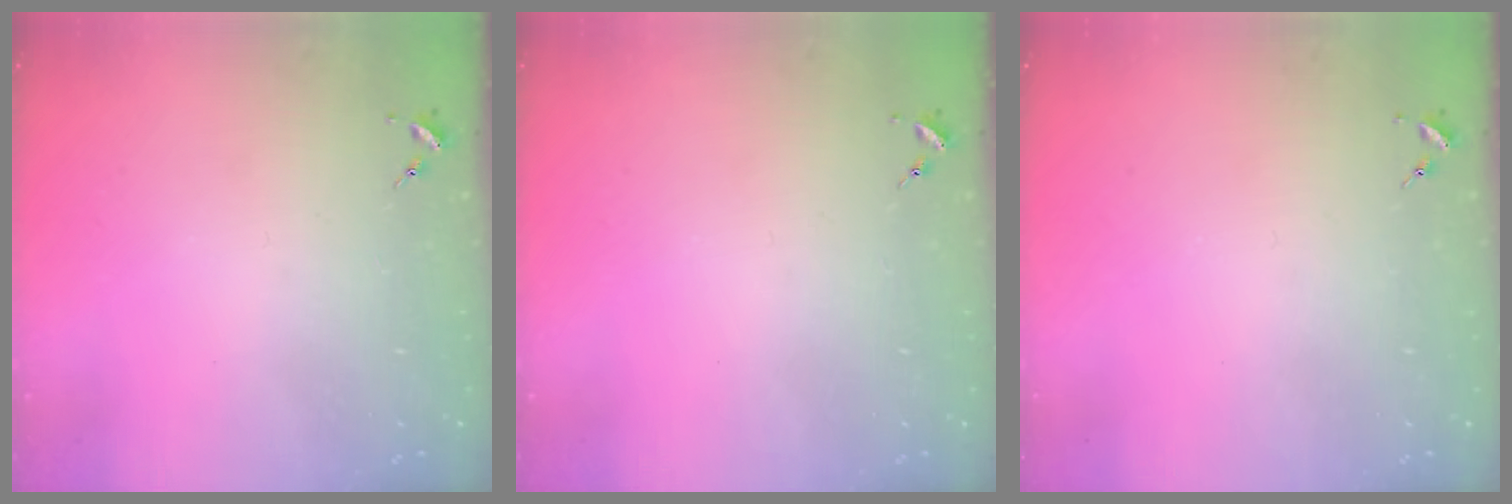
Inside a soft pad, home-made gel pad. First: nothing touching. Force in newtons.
{"total": 0.0}
{"total": 0.0}